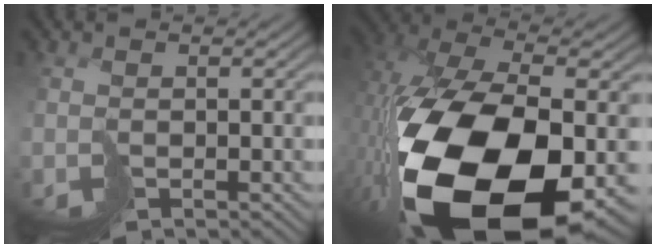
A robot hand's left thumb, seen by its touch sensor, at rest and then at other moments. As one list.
[{"total": 19.7, "force": [-5.2, 10.3, 16.0], "torque": [-0.361, -0.060, -0.045]}]